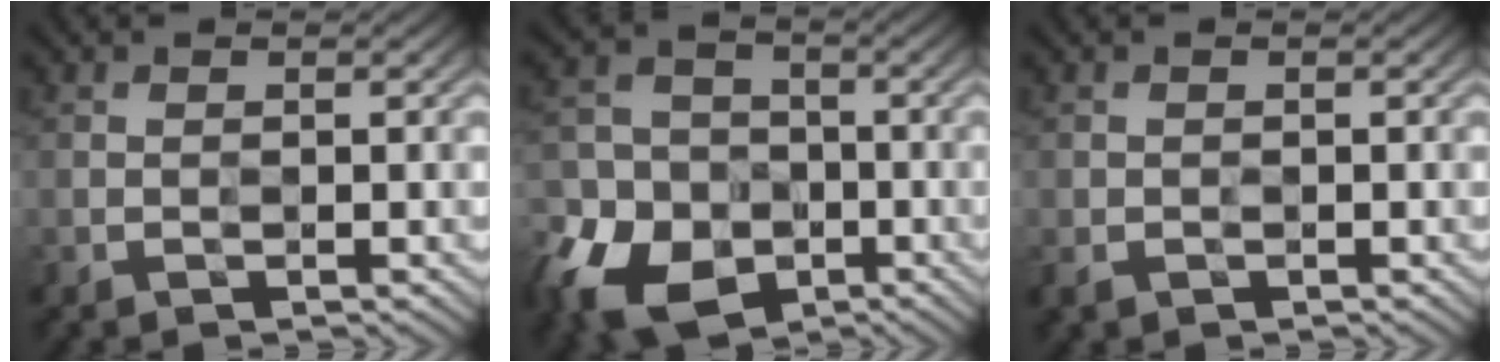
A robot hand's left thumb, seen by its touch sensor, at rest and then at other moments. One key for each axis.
{"total": 11.2, "fx": -5.5, "fy": 8.4, "fz": 5.1, "tx": -0.135, "ty": -0.037, "tz": -0.110}
{"total": 1.9, "fx": -0.8, "fy": 1.5, "fz": 0.9, "tx": -0.019, "ty": -0.009, "tz": -0.018}